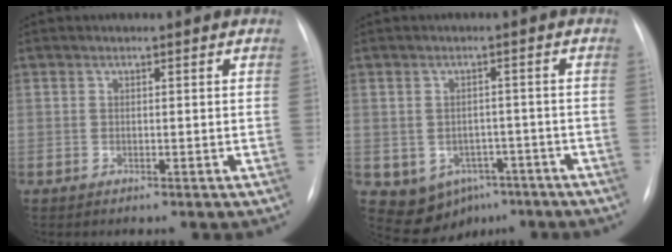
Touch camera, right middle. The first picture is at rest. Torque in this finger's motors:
{"motor_torque": [0.37, -0.38, 0.02, 0.01]}